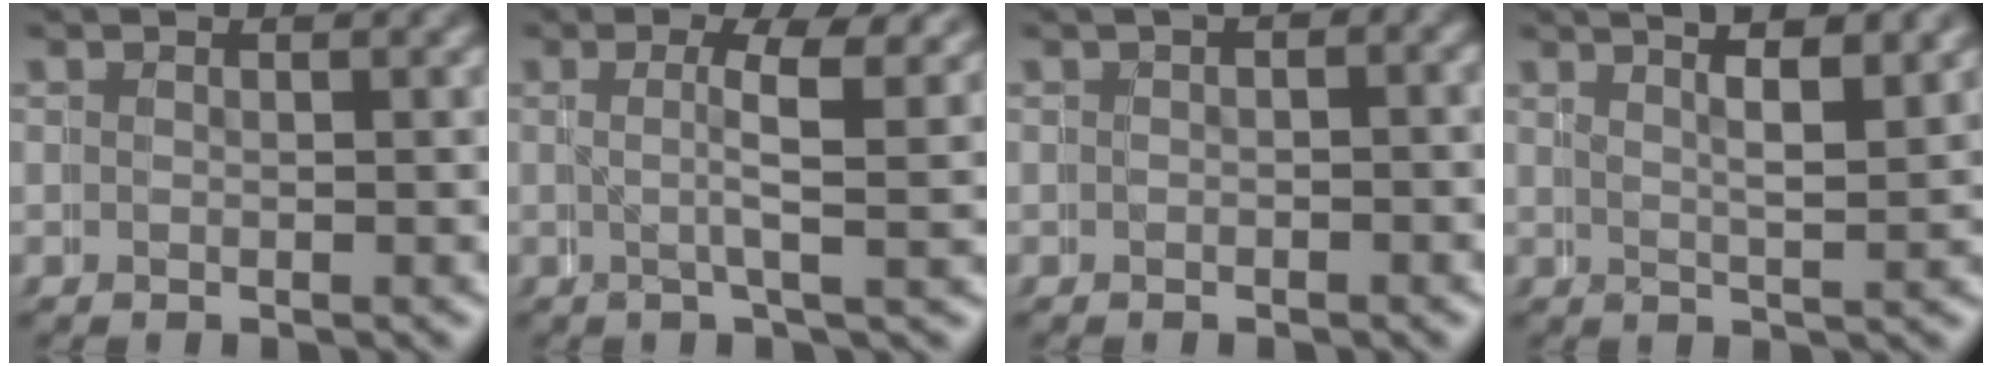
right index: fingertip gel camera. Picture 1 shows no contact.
{"total": 3.2, "force": [1.9, 0.0, 2.6], "torque": [-0.052, -0.001, 0.021]}
{"total": 1.3, "force": [-0.2, 1.1, 0.6], "torque": [-0.002, 0.009, -0.012]}
{"total": 5.3, "force": [3.8, 1.3, 3.4], "torque": [-0.047, 0.015, 0.050]}